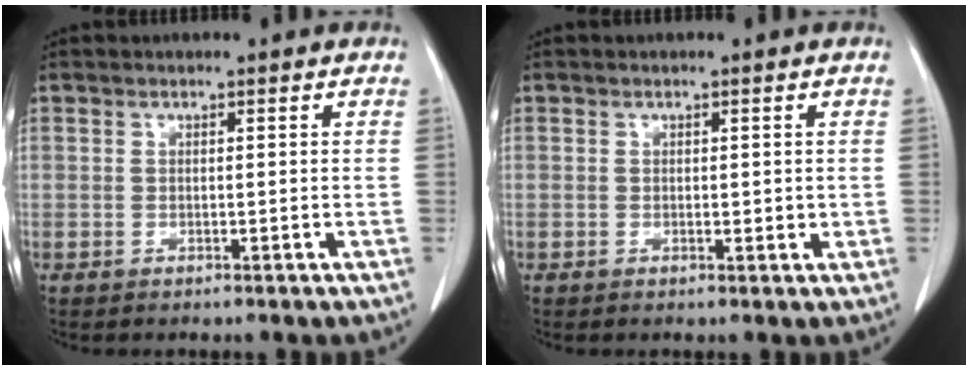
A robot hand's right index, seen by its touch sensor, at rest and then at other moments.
{"total": 1.2, "force": [0.1, 0.7, 0.9], "torque": [-0.008, -0.001, 0.003]}